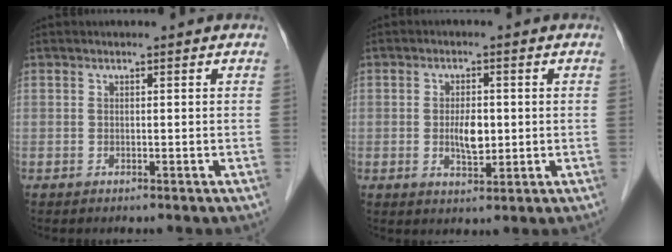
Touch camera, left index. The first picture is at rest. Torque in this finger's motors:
{"motor_torque": [0.17, 0.12, 0.10, 0.05]}